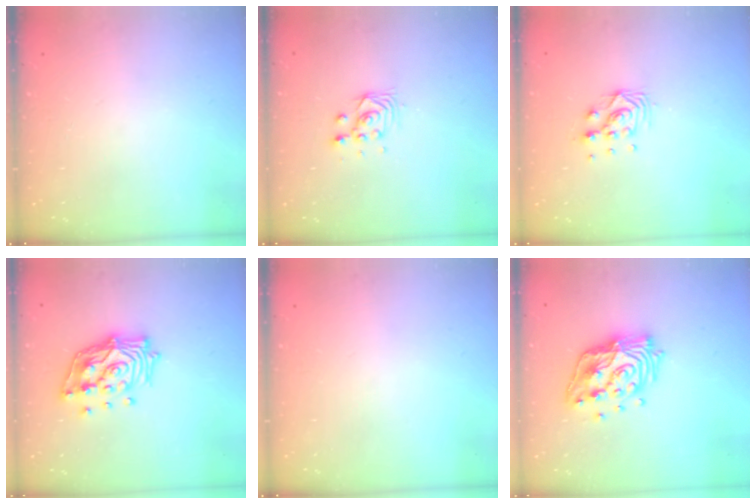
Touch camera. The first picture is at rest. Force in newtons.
{"total": 2.8, "press": 2.8, "slide": 0.2}
{"total": 7.8, "press": 7.8, "slide": 0.7}
{"total": 18.2, "press": 18.0, "slide": 2.7}
{"total": 0.0}
{"total": 16.7, "press": 16.7, "slide": 1.4}